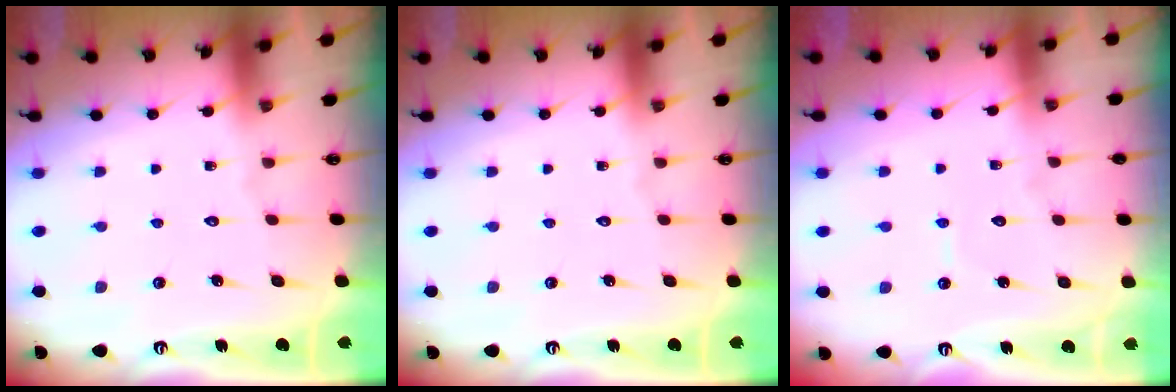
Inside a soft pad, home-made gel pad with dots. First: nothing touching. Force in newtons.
{"total": 0.0}
{"total": 3.5, "press": 3.5, "slide": 0.2}